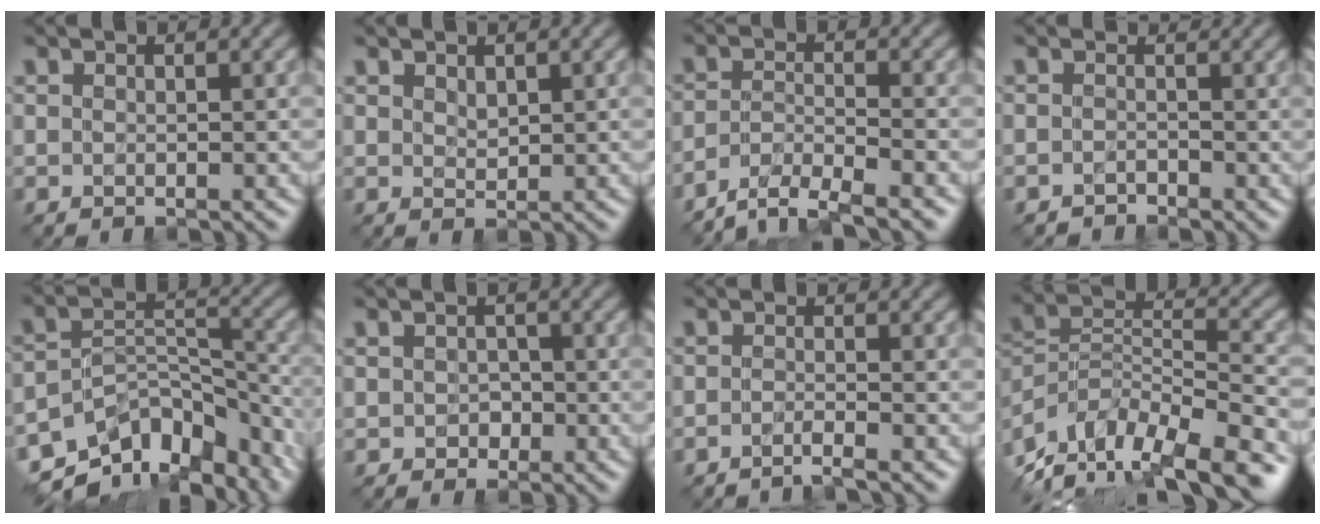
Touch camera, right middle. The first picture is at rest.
{"total": 0.8, "force": [0.6, 0.4, 0.4], "torque": [-0.013, -0.003, 0.018]}
{"total": 4.3, "force": [-3.8, 0.6, 1.9], "torque": [-0.034, -0.005, -0.076]}
{"total": 1.0, "force": [-1.0, 0.4, -0.1], "torque": [0.001, 0.000, -0.017]}
{"total": 12.0, "force": [-9.7, 5.8, 4.0], "torque": [-0.059, 0.009, -0.139]}
{"total": 1.2, "force": [-0.4, 1.1, 0.3], "torque": [-0.006, -0.005, -0.006]}
{"total": 1.5, "force": [-1.3, 0.1, 0.8], "torque": [-0.006, -0.006, -0.034]}
{"total": 13.5, "force": [-10.6, 4.9, 6.7], "torque": [-0.126, 0.012, -0.170]}